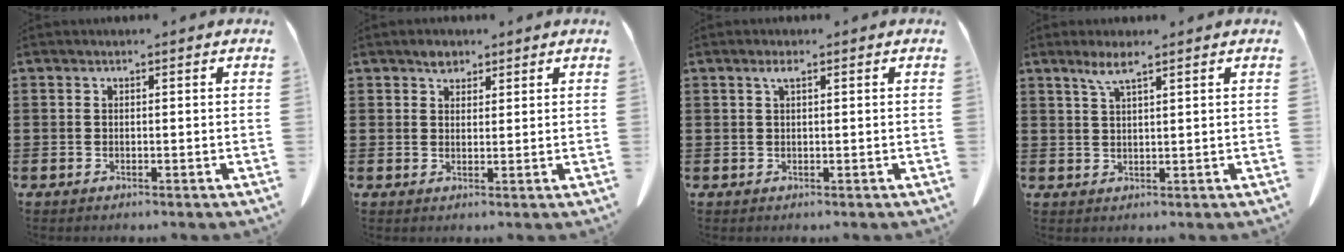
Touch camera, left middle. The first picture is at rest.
{"total": 2.2, "force": [1.8, 1.1, 0.7], "torque": [-0.009, -0.002, 0.034]}
{"total": 2.4, "force": [1.1, 0.6, 2.1], "torque": [-0.044, 0.005, 0.018]}
{"total": 3.4, "force": [2.3, 0.3, 2.5], "torque": [-0.056, 0.001, 0.040]}